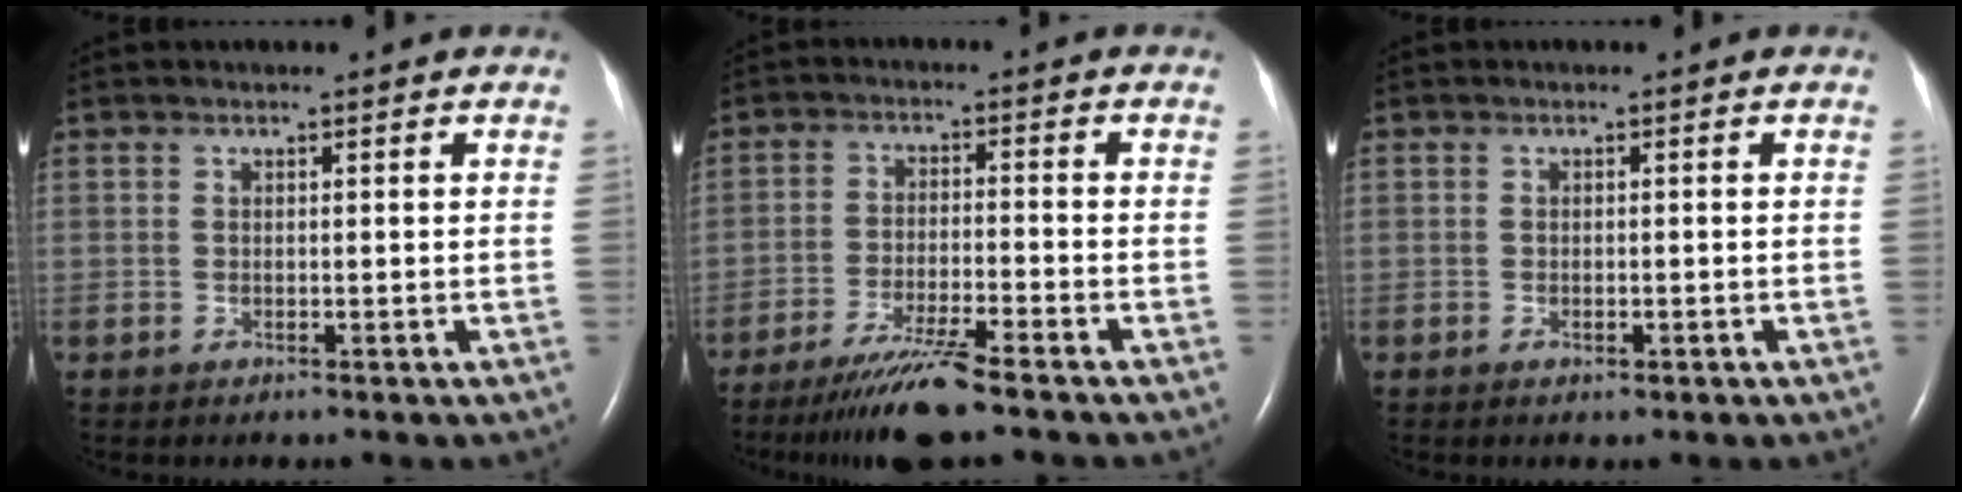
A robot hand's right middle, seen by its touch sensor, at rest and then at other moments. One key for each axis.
{"total": 8.3, "fx": -6.5, "fy": -0.6, "fz": 5.1, "tx": -0.094, "ty": -0.030, "tz": -0.117}
{"total": 1.0, "fx": -0.5, "fy": 0.4, "fz": 0.8, "tx": -0.015, "ty": -0.002, "tz": -0.004}